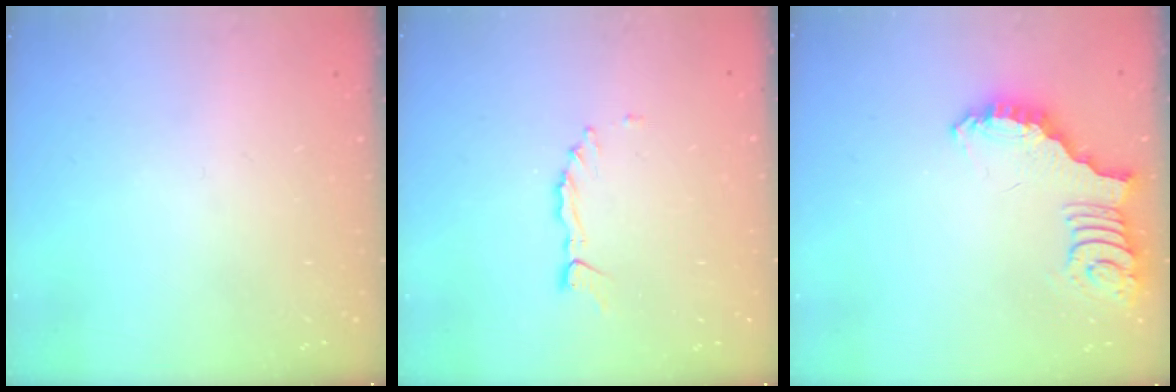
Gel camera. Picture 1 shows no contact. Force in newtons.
{"total": 0.8, "press": 0.8, "slide": 0.1}
{"total": 2.5, "press": 2.4, "slide": 0.5}